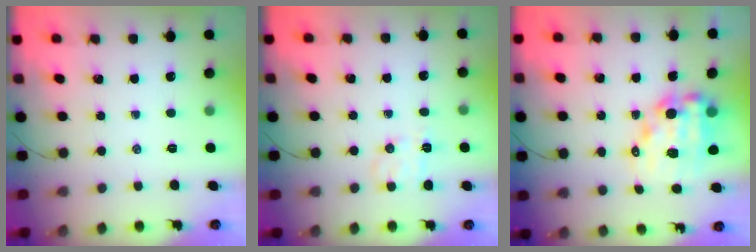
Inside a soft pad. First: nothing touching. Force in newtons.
{"total": 7.9, "press": 7.8, "slide": 1.4}
{"total": 12.6, "press": 12.2, "slide": 3.3}